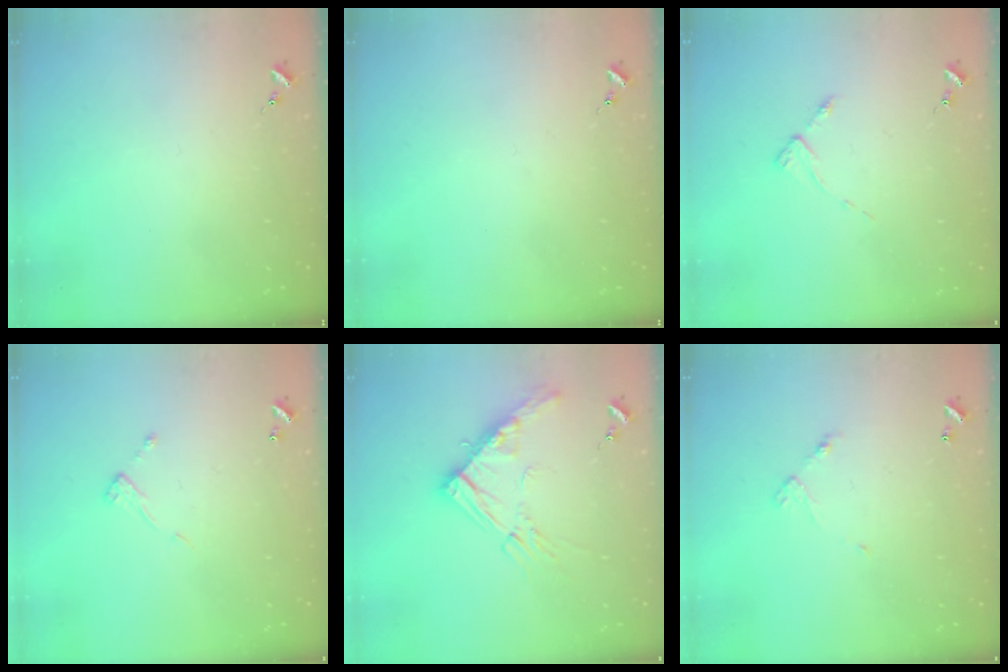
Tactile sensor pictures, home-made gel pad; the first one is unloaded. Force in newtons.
{"total": 0.0}
{"total": 2.9, "press": 2.8, "slide": 0.4}
{"total": 5.3, "press": 5.3, "slide": 0.2}
{"total": 14.3, "press": 14.2, "slide": 1.4}
{"total": 4.5, "press": 4.5, "slide": 0.3}